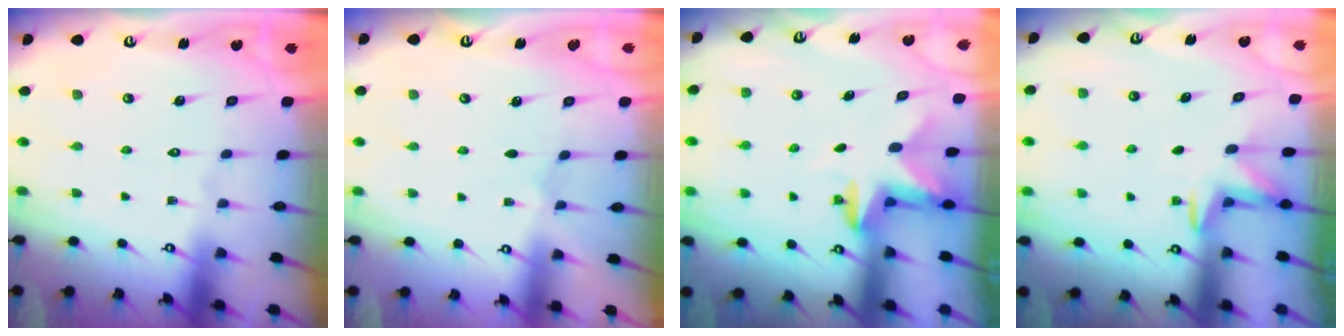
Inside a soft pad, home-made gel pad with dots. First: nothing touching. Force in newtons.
{"total": 0.6, "press": 0.6, "slide": 0.2}
{"total": 2.8, "press": 2.8, "slide": 0.5}
{"total": 3.4, "press": 3.3, "slide": 0.7}